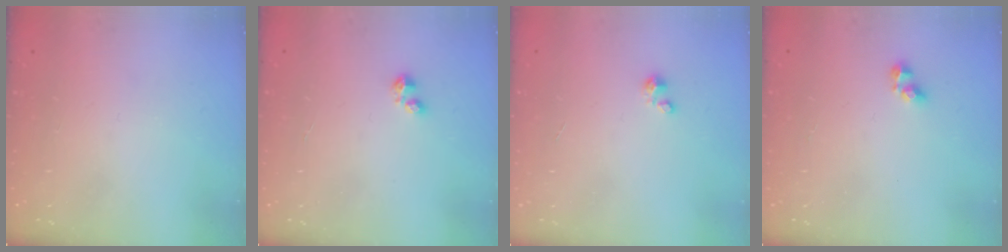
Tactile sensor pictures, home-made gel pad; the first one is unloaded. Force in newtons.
{"total": 2.4, "press": 2.4, "slide": 0.3}
{"total": 0.8, "press": 0.7, "slide": 0.3}
{"total": 2.9, "press": 2.6, "slide": 1.1}